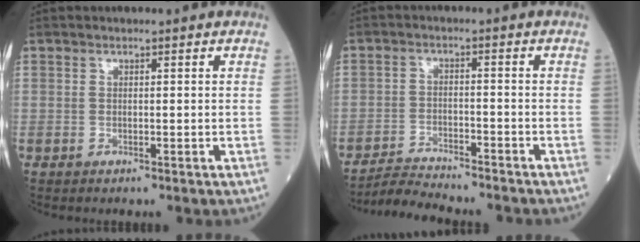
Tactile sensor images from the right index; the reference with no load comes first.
{"total": 6.4, "force": [-6.3, 0.0, 1.2], "torque": [-0.023, -0.010, -0.105]}